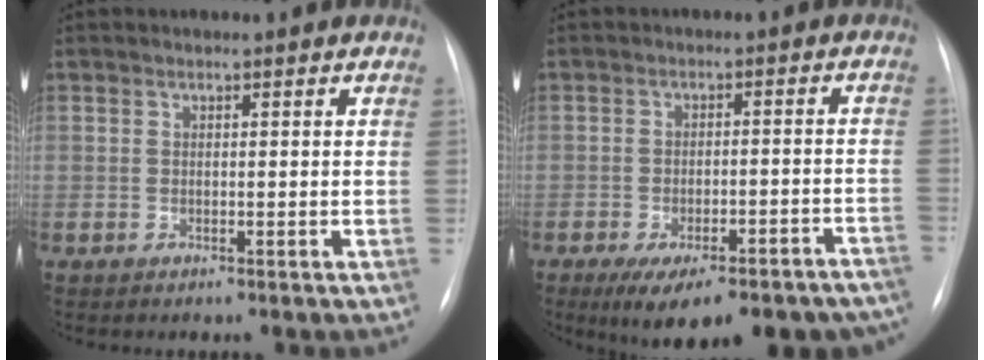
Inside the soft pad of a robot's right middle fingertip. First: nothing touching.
{"total": 18.9, "force": [-14.8, 6.5, 9.8], "torque": [-0.102, 0.013, -0.183]}